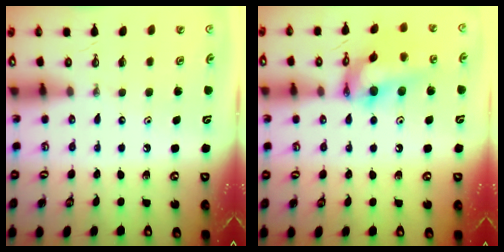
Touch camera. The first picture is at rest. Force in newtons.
{"total": 15.6, "press": 15.5, "slide": 1.8}